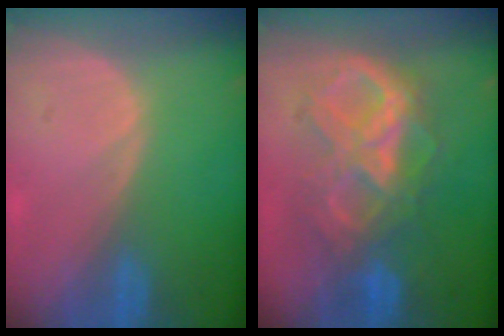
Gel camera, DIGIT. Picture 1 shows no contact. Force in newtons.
{"total": 9.3, "press": 9.2, "slide": 0.9}